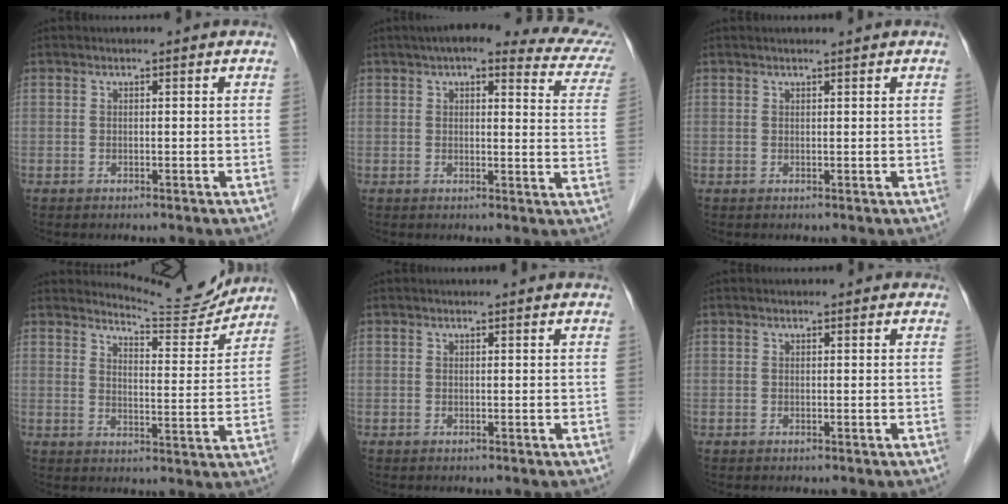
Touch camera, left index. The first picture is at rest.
{"total": 18.3, "force": [15.0, 4.1, 9.8], "torque": [-0.107, 0.015, 0.152]}
{"total": 1.1, "force": [0.9, 0.0, 0.6], "torque": [-0.008, 0.008, 0.015]}
{"total": 9.0, "force": [9.0, 0.3, 0.0], "torque": [-0.003, -0.024, 0.117]}
{"total": 1.7, "force": [1.6, 0.2, 0.6], "torque": [-0.011, 0.011, 0.013]}
{"total": 0.6, "force": [0.4, 0.4, 0.1], "torque": [-0.005, 0.003, 0.000]}